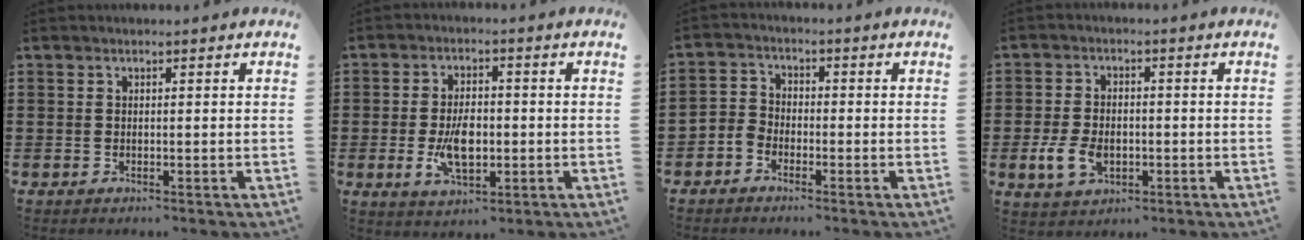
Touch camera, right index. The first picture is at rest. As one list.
[{"total": 6.9, "force": [-1.2, 3.6, 5.8], "torque": [-0.114, -0.003, -0.025]}, {"total": 2.9, "force": [-2.5, 1.4, 0.2], "torque": [-0.019, 0.004, -0.056]}, {"total": 5.2, "force": [-1.5, 3.4, 3.7], "torque": [-0.086, 0.001, -0.030]}]